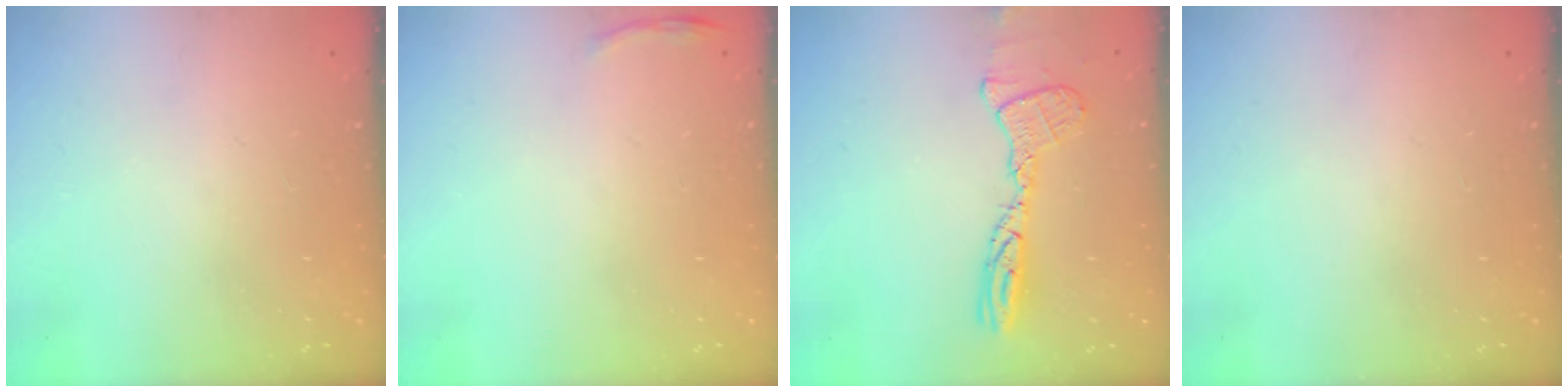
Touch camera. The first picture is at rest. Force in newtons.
{"total": 3.4, "press": 3.3, "slide": 0.9}
{"total": 12.1, "press": 12.0, "slide": 0.9}
{"total": 8.9, "press": 3.1, "slide": 8.3}